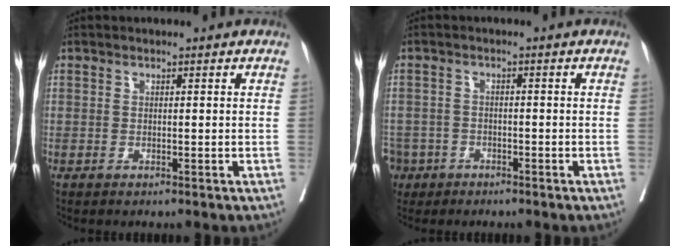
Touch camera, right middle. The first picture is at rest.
{"total": 6.7, "force": [-4.2, 5.1, 1.0], "torque": [-0.039, 0.000, -0.073]}